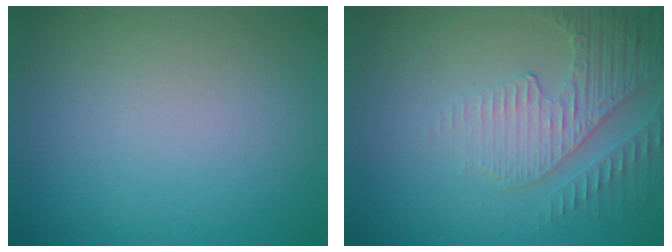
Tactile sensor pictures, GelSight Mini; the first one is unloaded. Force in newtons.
{"total": 4.0, "press": 3.5, "slide": 1.8}